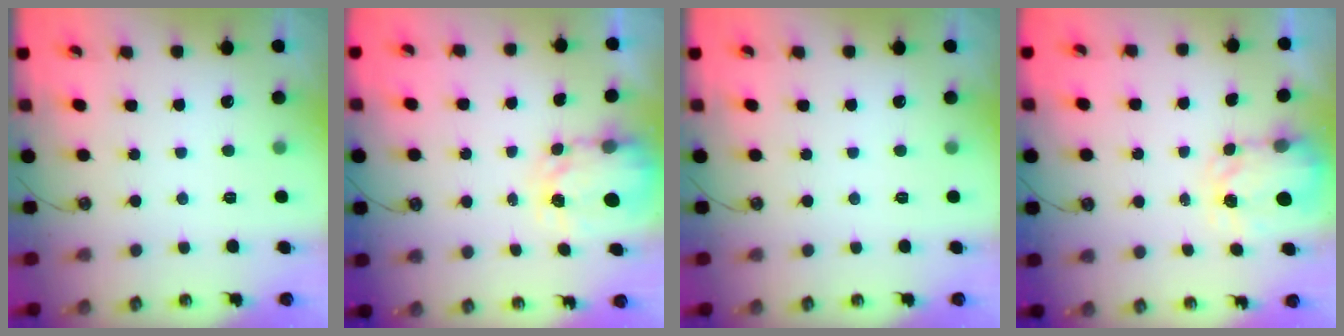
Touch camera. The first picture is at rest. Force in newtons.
{"total": 3.9, "press": 3.9, "slide": 0.3}
{"total": 0.0}
{"total": 3.8, "press": 3.7, "slide": 0.5}